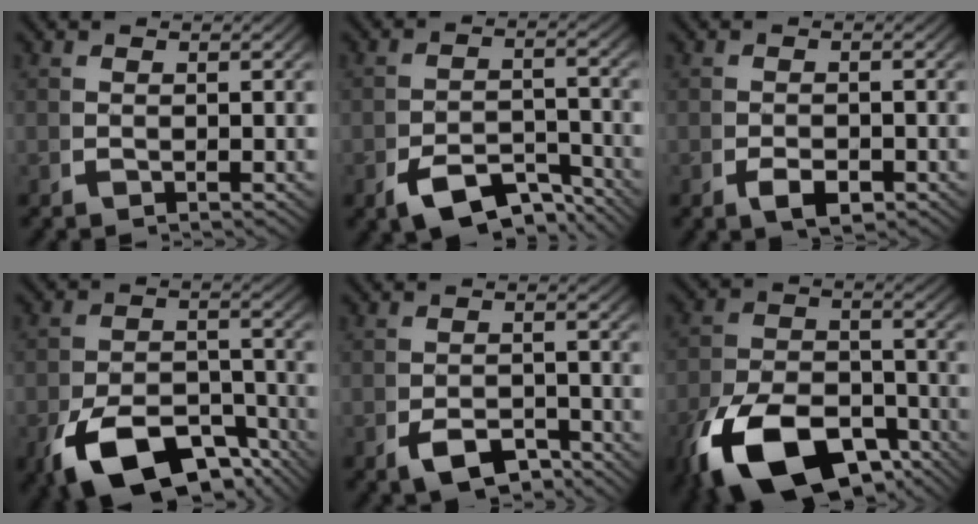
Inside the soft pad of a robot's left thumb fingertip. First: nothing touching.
{"total": 5.8, "force": [-3.9, 3.0, 3.1], "torque": [-0.056, -0.025, -0.058]}
{"total": 2.1, "force": [-1.1, 1.2, 1.4], "torque": [-0.019, -0.007, -0.016]}
{"total": 10.7, "force": [-6.4, 5.8, 6.4], "torque": [-0.120, -0.047, -0.083]}
{"total": 3.9, "force": [-2.7, 2.0, 1.9], "torque": [-0.026, -0.017, -0.040]}
{"total": 12.8, "force": [-6.7, 7.4, 8.0], "torque": [-0.146, -0.052, -0.091]}